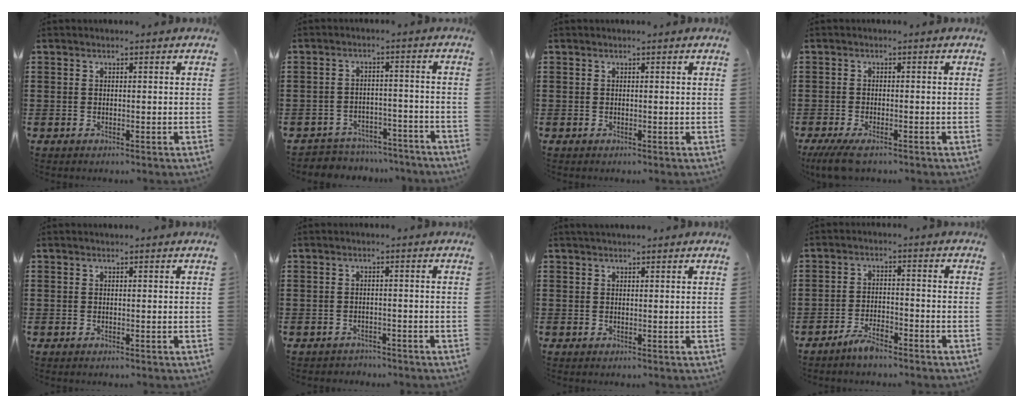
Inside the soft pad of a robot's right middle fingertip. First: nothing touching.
{"total": 4.1, "force": [-4.1, 0.7, -0.2], "torque": [-0.004, 0.004, -0.087]}
{"total": 0.0}
{"total": 2.8, "force": [-2.2, 0.5, 1.7], "torque": [-0.049, -0.011, -0.047]}
{"total": 0.0}
{"total": 1.4, "force": [-1.4, 0.4, -0.1], "torque": [-0.004, 0.001, -0.032]}
{"total": 1.1, "force": [1.0, 0.2, 0.2], "torque": [-0.006, 0.000, 0.019]}
{"total": 3.4, "force": [-2.9, 0.7, 1.6], "torque": [-0.035, 0.005, -0.059]}